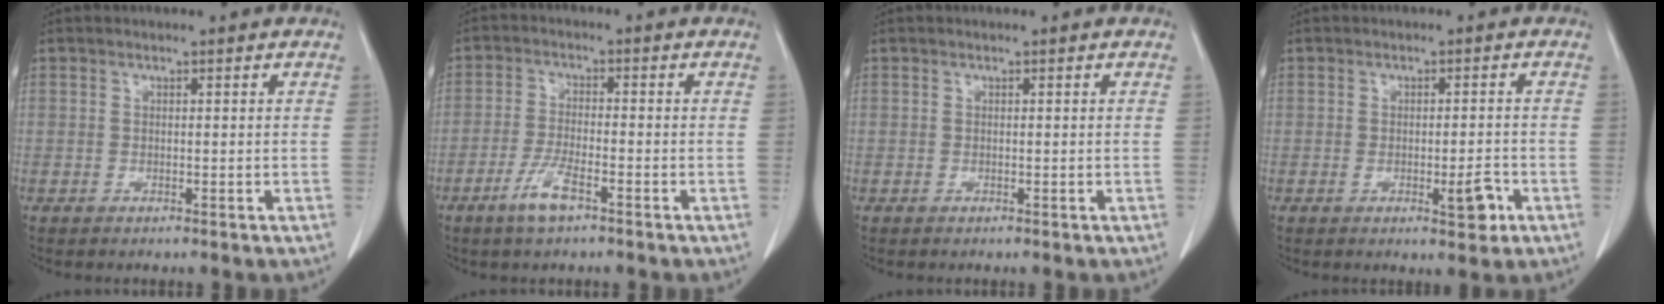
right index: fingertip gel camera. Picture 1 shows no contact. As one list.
[{"total": 5.0, "force": [-3.1, 0.9, 3.8], "torque": [-0.082, -0.004, -0.060]}, {"total": 0.0}, {"total": 3.9, "force": [-1.5, 0.9, 3.5], "torque": [-0.049, -0.002, -0.017]}]